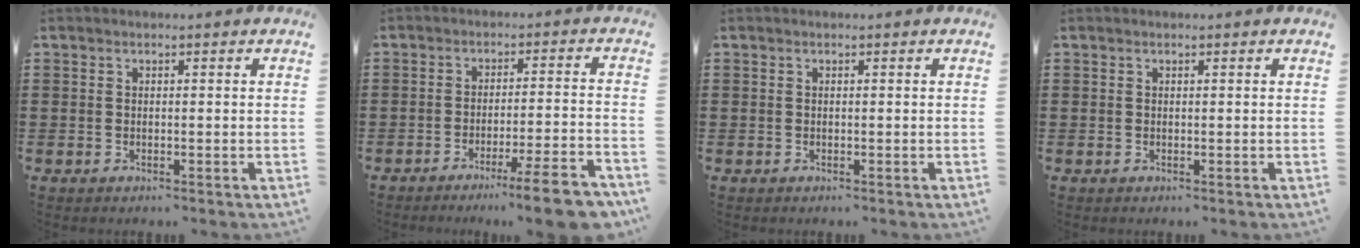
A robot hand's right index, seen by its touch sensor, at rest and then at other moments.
{"total": 8.5, "force": [-6.3, -0.3, 5.7], "torque": [-0.085, -0.005, -0.114]}
{"total": 0.0}
{"total": 0.0}